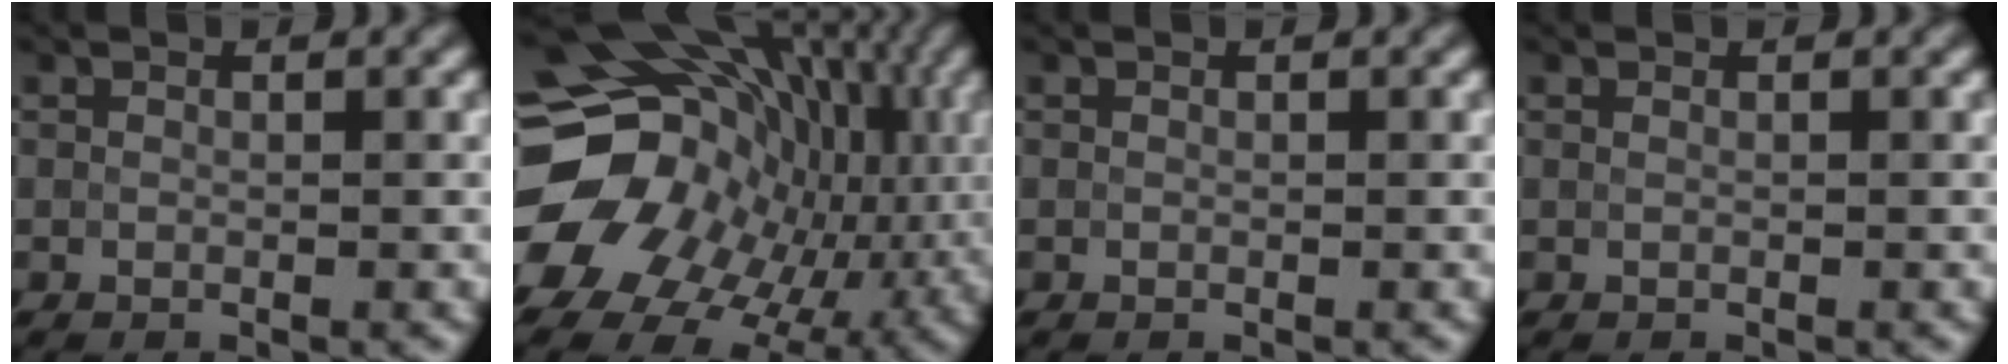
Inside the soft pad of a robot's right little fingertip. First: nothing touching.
{"total": 19.7, "force": [-1.7, 16.0, 11.4], "torque": [-0.208, -0.008, -0.028]}
{"total": 0.0}
{"total": 0.0}